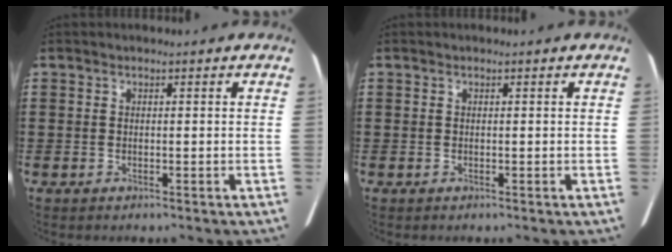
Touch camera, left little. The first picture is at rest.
{"total": 0.0}